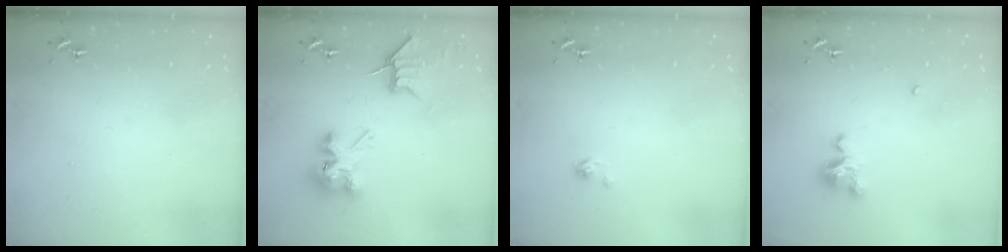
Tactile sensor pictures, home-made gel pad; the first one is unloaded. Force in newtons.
{"total": 8.1, "press": 8.1, "slide": 0.4}
{"total": 2.4, "press": 2.4, "slide": 0.3}
{"total": 7.0, "press": 7.0, "slide": 0.3}